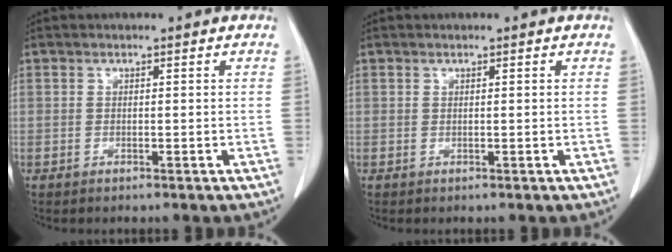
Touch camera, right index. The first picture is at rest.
{"total": 0.0}